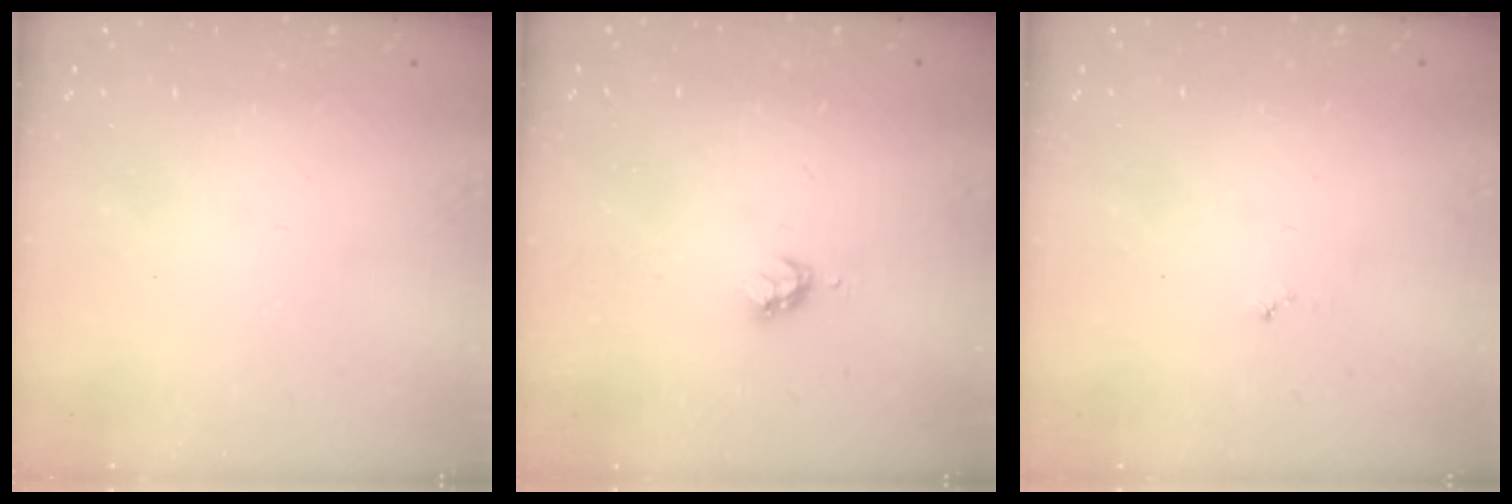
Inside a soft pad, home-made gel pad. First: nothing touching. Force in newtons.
{"total": 2.9, "press": 2.8, "slide": 0.4}
{"total": 3.0, "press": 2.9, "slide": 0.3}